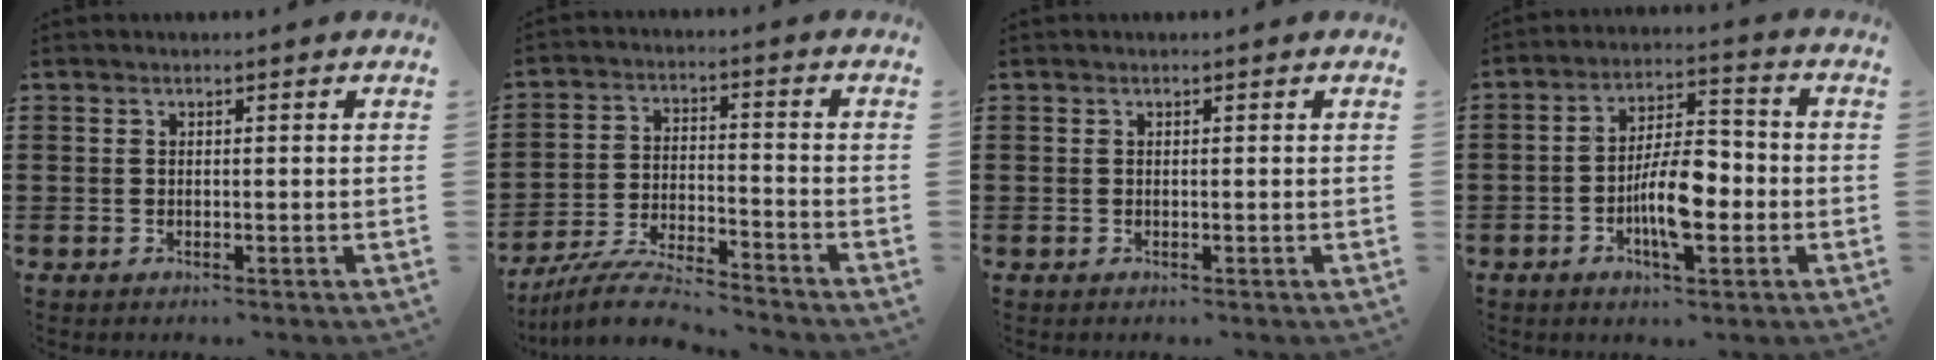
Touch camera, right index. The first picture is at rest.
{"total": 7.3, "force": [-7.1, 0.3, 2.0], "torque": [-0.044, 0.004, -0.138]}
{"total": 0.0}
{"total": 9.1, "force": [-2.6, 3.6, 8.0], "torque": [-0.146, 0.001, -0.050]}